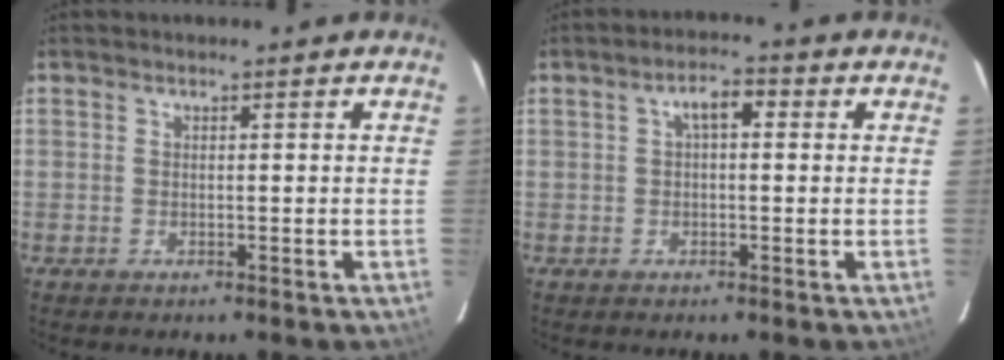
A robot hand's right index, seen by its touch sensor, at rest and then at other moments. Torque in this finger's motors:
{"motor_torque": [0.08, 0.03, 0.18, 0.04]}